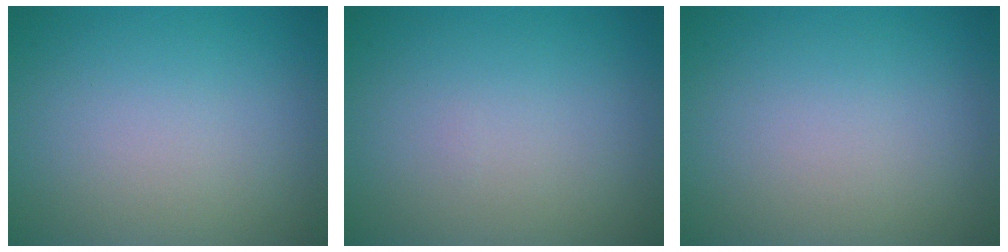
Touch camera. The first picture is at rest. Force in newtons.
{"total": 0.0}
{"total": 0.0}